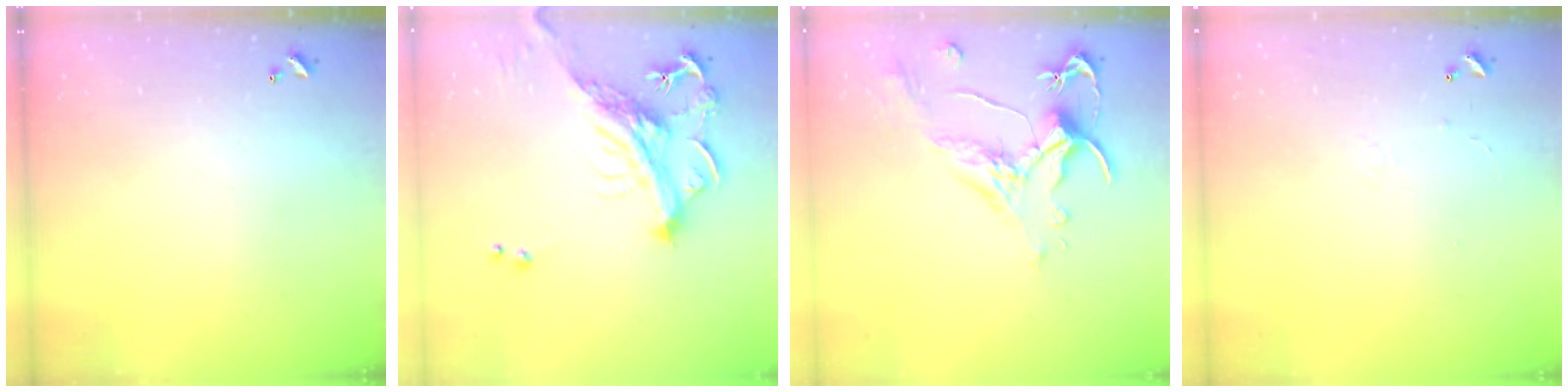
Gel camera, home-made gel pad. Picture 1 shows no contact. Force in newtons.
{"total": 3.5, "press": 3.2, "slide": 1.4}
{"total": 1.5, "press": 1.0, "slide": 1.1}
{"total": 0.9, "press": 0.7, "slide": 0.5}